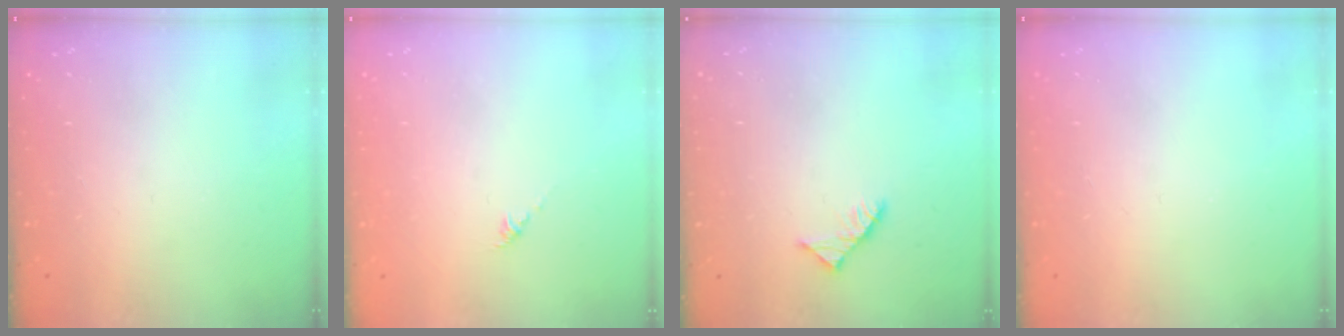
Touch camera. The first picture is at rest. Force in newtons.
{"total": 0.0}
{"total": 2.9, "press": 2.9, "slide": 0.4}
{"total": 0.0}